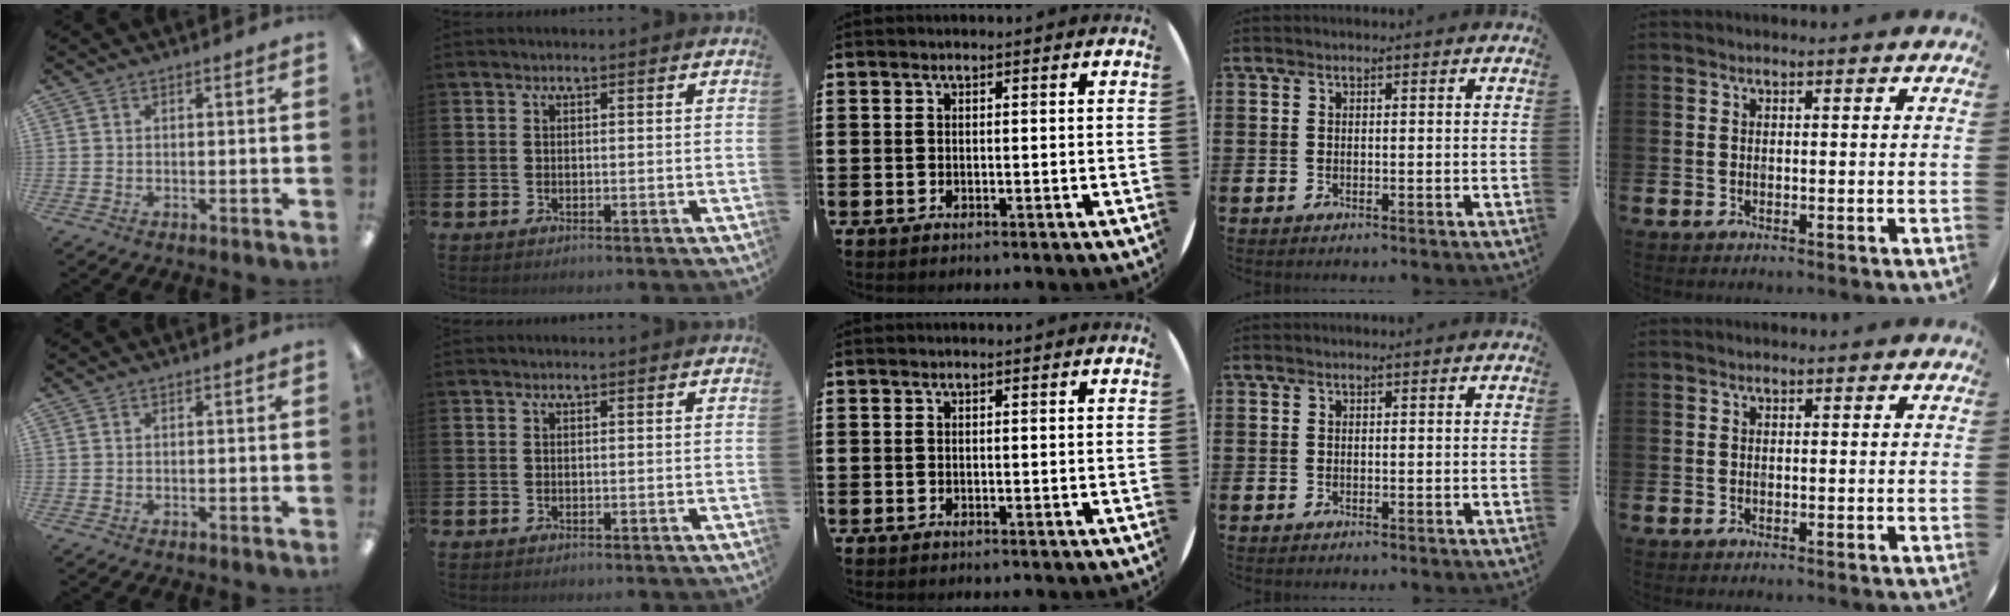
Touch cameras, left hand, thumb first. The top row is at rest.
{}